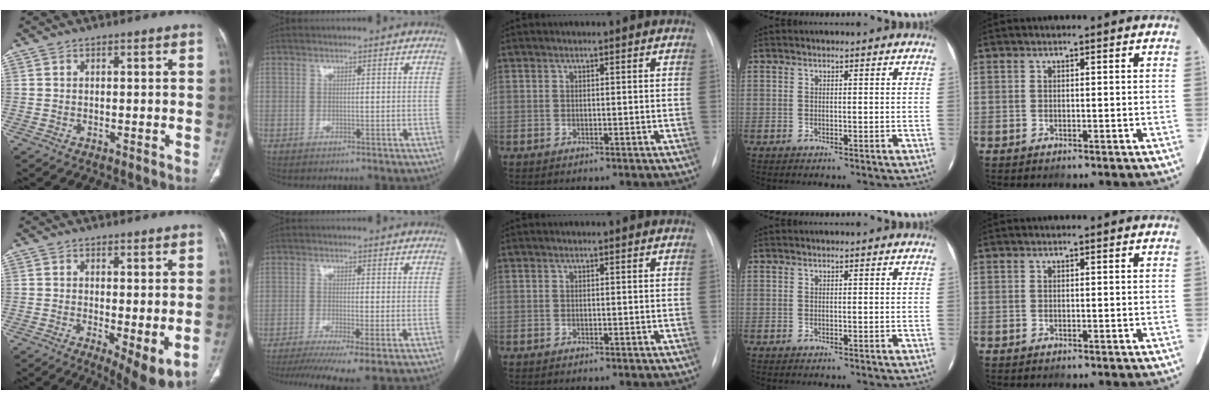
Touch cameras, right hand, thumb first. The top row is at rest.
{"thumb": {"total": 7.7, "force": [-1.1, 2.4, 7.2], "torque": [-0.113, -0.026, -0.014]}, "index": {"total": 9.2, "force": [-6.2, 0.5, 6.7], "torque": [-0.106, -0.012, -0.099]}}